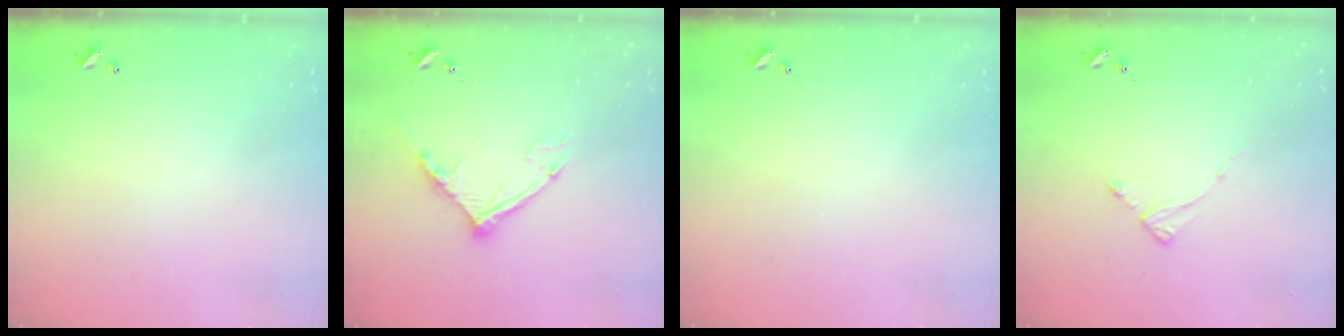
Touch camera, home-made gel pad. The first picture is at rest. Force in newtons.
{"total": 10.7, "press": 10.6, "slide": 1.1}
{"total": 0.0}
{"total": 2.6, "press": 2.6, "slide": 0.3}